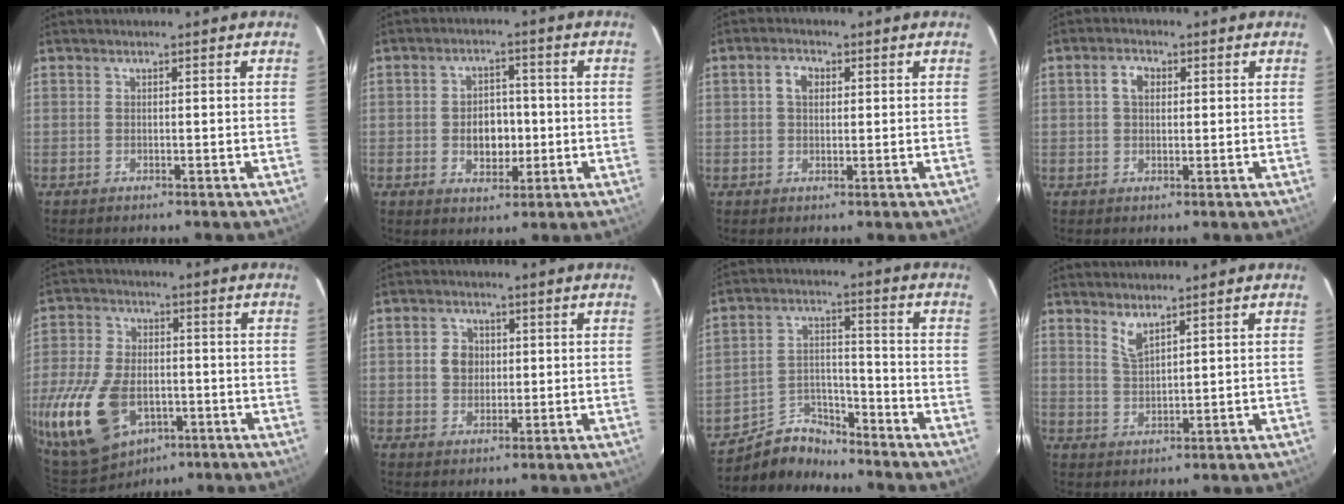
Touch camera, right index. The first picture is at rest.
{"total": 6.3, "force": [-0.9, 4.6, 4.2], "torque": [-0.080, 0.007, -0.006]}
{"total": 3.2, "force": [0.8, 2.3, 2.1], "torque": [-0.038, 0.011, 0.014]}
{"total": 3.2, "force": [0.7, 2.2, 2.2], "torque": [-0.039, 0.011, 0.013]}
{"total": 21.4, "force": [-7.9, 13.8, 14.3], "torque": [-0.343, -0.024, -0.121]}
{"total": 4.6, "force": [0.7, 4.1, 2.0], "torque": [-0.032, 0.012, 0.015]}
{"total": 8.0, "force": [-7.4, 2.9, -0.1], "torque": [-0.010, 0.036, -0.138]}
{"total": 3.4, "force": [2.6, 0.8, 1.9], "torque": [-0.038, -0.002, 0.052]}